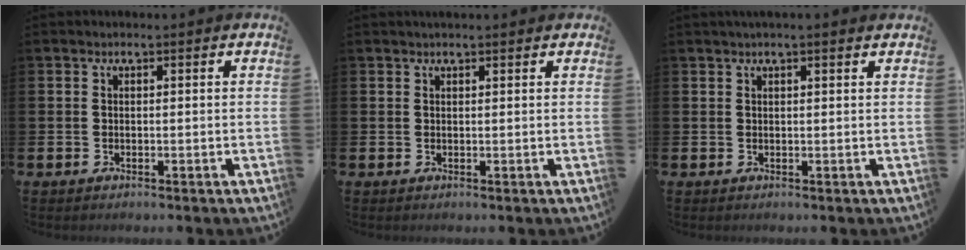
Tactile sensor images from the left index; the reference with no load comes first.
{"total": 1.0, "force": [0.9, 0.2, 0.4], "torque": [0.002, -0.001, 0.013]}
{"total": 1.5, "force": [1.3, 0.0, 0.7], "torque": [-0.004, -0.004, 0.021]}